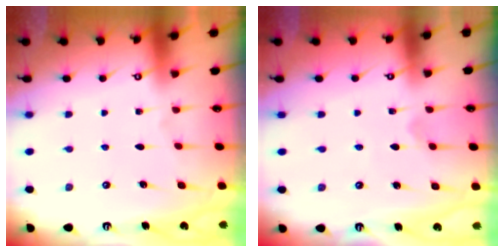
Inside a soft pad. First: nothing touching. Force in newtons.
{"total": 1.0, "press": 1.0, "slide": 0.3}